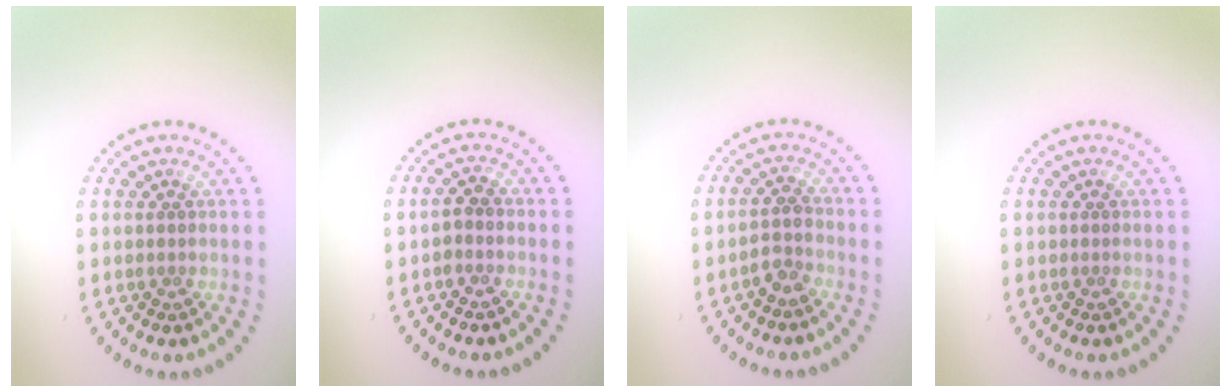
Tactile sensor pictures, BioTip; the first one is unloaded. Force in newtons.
{"total": 1.1, "press": 1.1, "slide": 0.4}
{"total": 1.9, "press": 1.5, "slide": 1.2}
{"total": 0.0}